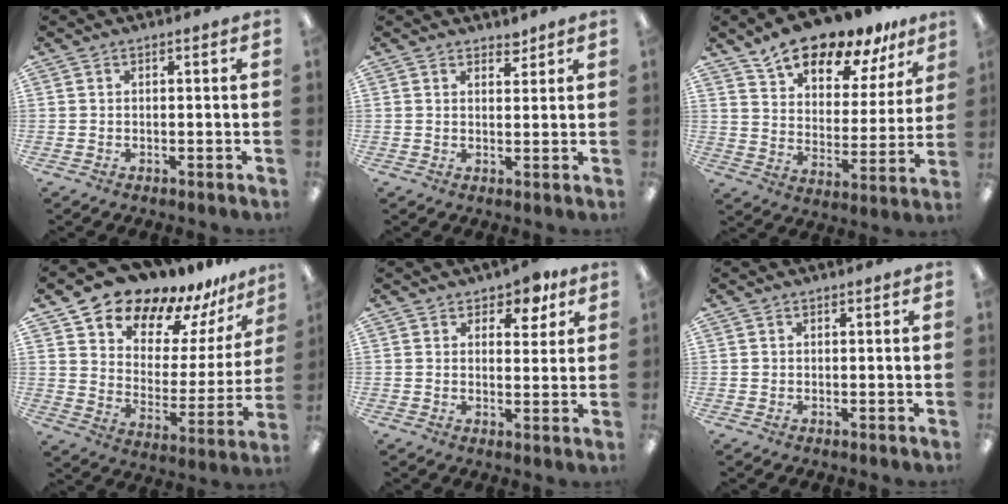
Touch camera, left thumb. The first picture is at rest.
{"total": 2.6, "force": [2.3, 1.0, 0.4], "torque": [0.006, -0.015, 0.041]}
{"total": 15.3, "force": [13.3, 5.1, 5.5], "torque": [-0.099, -0.095, 0.236]}
{"total": 16.1, "force": [14.1, 7.0, 3.4], "torque": [-0.070, -0.120, 0.248]}
{"total": 5.1, "force": [3.7, 3.0, 1.9], "torque": [-0.011, -0.019, 0.060]}
{"total": 0.6, "force": [0.1, 0.6, 0.0], "torque": [0.000, 0.004, 0.001]}